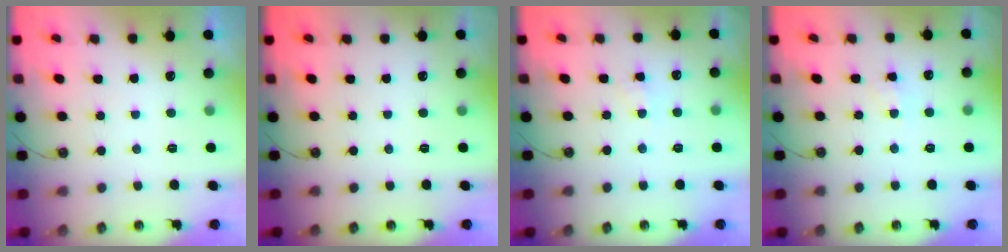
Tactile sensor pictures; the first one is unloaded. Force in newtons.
{"total": 0.0}
{"total": 2.0, "press": 2.0, "slide": 0.3}
{"total": 1.9, "press": 1.9, "slide": 0.1}